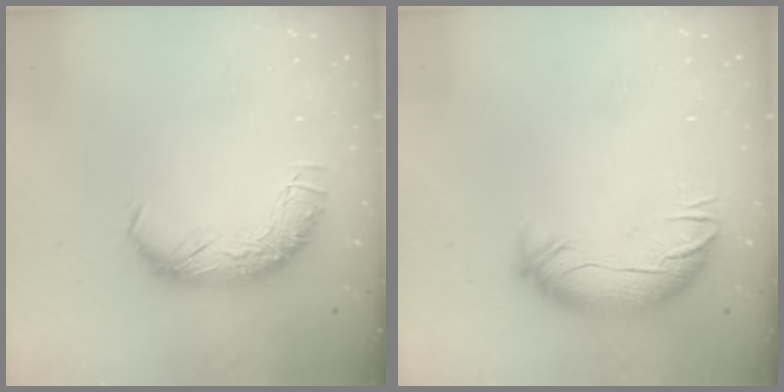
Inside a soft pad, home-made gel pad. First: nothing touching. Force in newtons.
{"total": 3.6, "press": 2.6, "slide": 2.5}